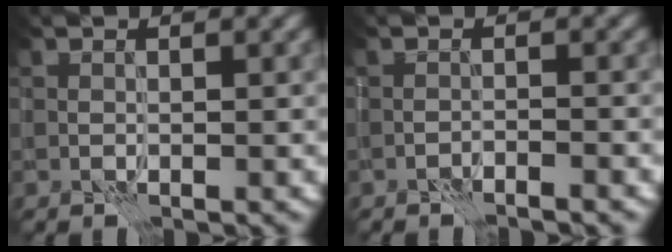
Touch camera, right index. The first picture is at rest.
{"total": 1.2, "force": [-1.2, 0.0, 0.5], "torque": [-0.005, 0.003, -0.024]}